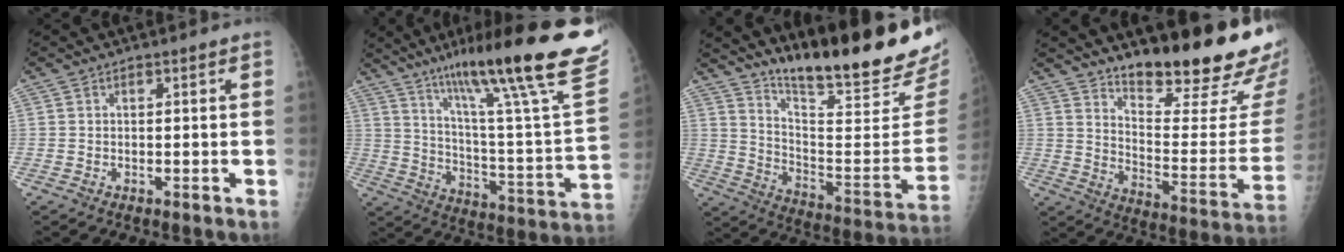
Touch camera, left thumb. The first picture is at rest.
{"total": 31.1, "force": [20.5, 3.3, 23.1], "torque": [-0.321, -0.074, 0.309]}
{"total": 25.0, "force": [20.7, 2.8, 13.6], "torque": [-0.186, -0.156, 0.306]}
{"total": 23.3, "force": [17.8, 4.6, 14.4], "torque": [-0.179, -0.137, 0.256]}